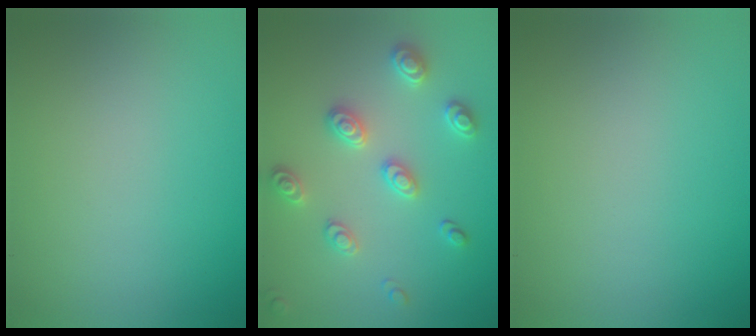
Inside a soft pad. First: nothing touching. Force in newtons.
{"total": 3.0, "press": 2.9, "slide": 0.6}
{"total": 0.0}